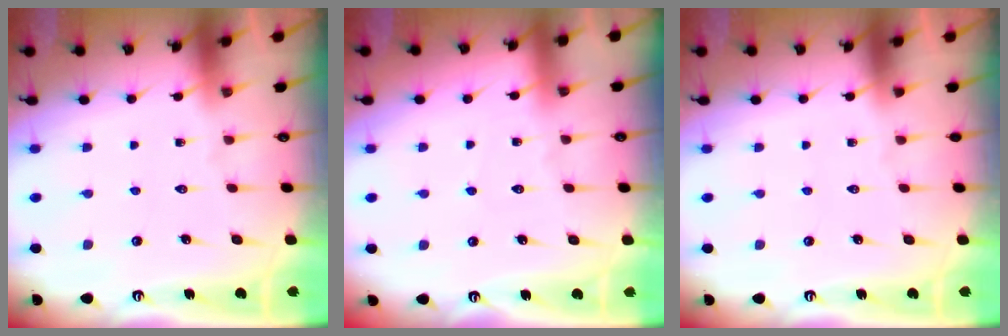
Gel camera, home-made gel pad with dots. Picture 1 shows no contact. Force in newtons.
{"total": 2.9, "press": 2.9, "slide": 0.4}
{"total": 0.0}